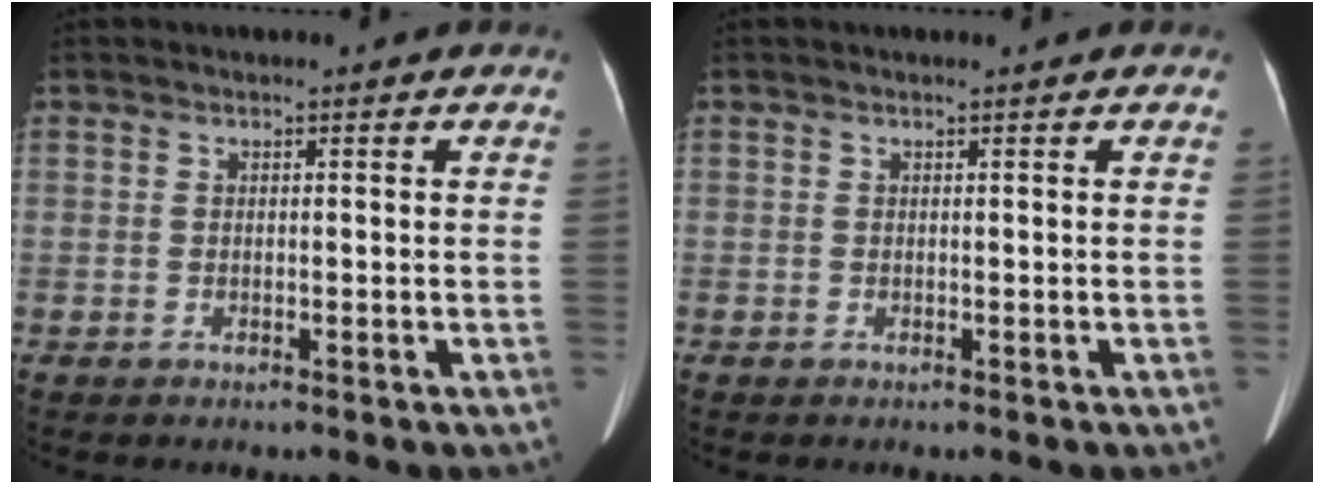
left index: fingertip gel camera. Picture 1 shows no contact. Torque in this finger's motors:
{"motor_torque": [-0.39, 0.39, -0.60, -0.21]}